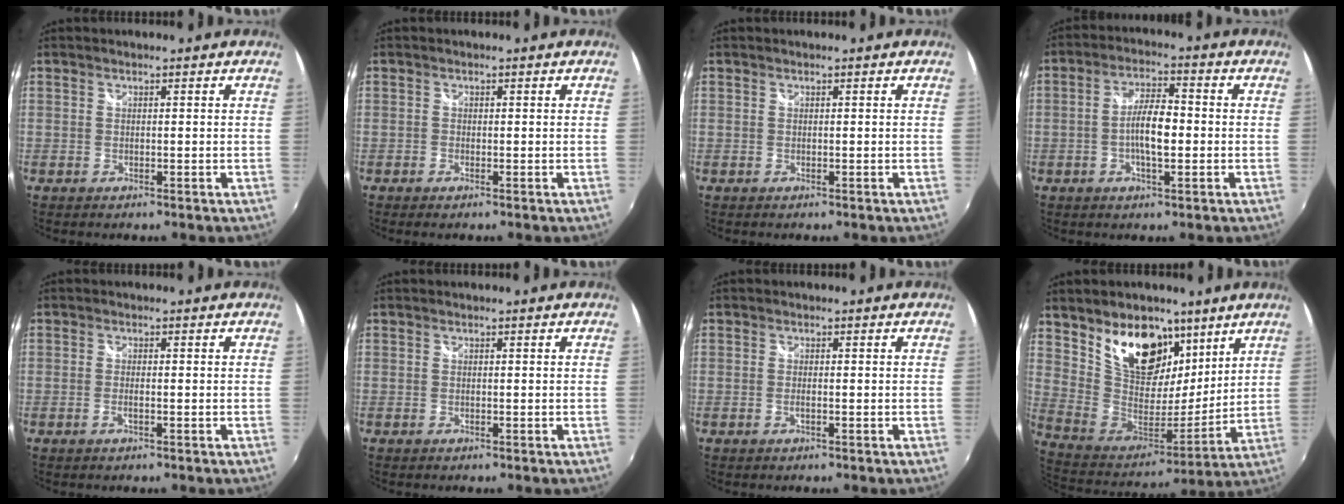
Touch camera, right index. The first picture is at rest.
{"total": 0.6, "force": [-0.5, 0.2, 0.2], "torque": [-0.005, -0.002, -0.011]}
{"total": 0.0}
{"total": 6.8, "force": [-1.2, 2.0, 6.4], "torque": [-0.118, 0.007, -0.022]}
{"total": 1.5, "force": [-0.6, 0.1, 1.4], "torque": [-0.027, -0.001, -0.011]}
{"total": 0.0}
{"total": 0.9, "force": [-0.3, 0.0, 0.8], "torque": [-0.015, -0.001, -0.006]}
{"total": 19.4, "force": [11.2, 11.6, 10.7], "torque": [-0.207, 0.006, 0.212]}